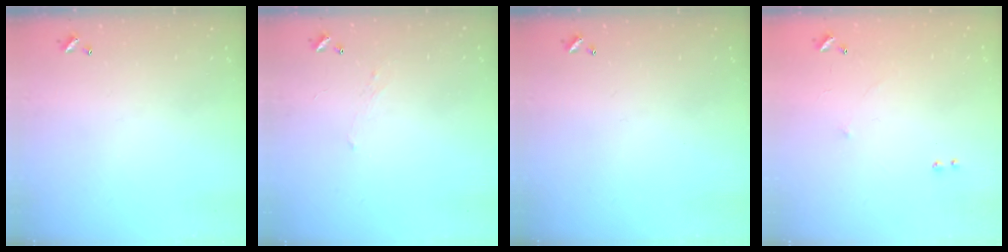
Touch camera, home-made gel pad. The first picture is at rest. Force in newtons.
{"total": 1.0, "press": 0.8, "slide": 0.5}
{"total": 0.0}
{"total": 6.1, "press": 6.0, "slide": 0.8}